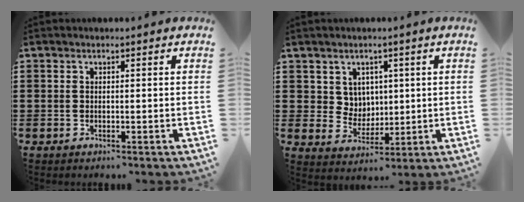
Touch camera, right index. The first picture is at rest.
{"total": 4.6, "force": [2.4, 3.9, 0.6], "torque": [-0.034, 0.005, 0.044]}